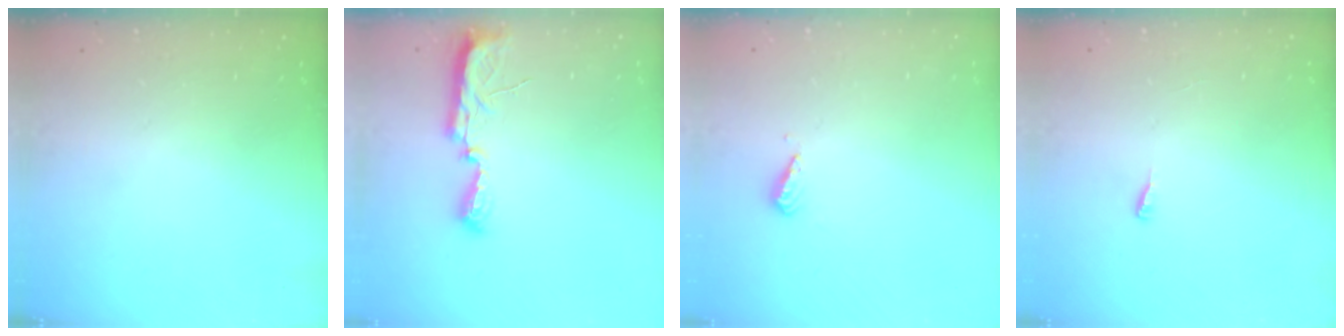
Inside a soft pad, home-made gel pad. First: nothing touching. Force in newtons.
{"total": 7.7, "press": 7.7, "slide": 0.8}
{"total": 2.8, "press": 2.8, "slide": 0.7}
{"total": 4.1, "press": 4.0, "slide": 0.5}